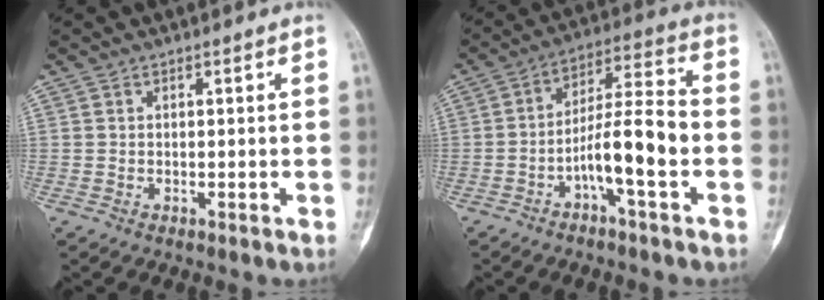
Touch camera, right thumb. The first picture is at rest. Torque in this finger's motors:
{"motor_torque": [0.26, 0.24, 0.33, -0.33, 0.10]}